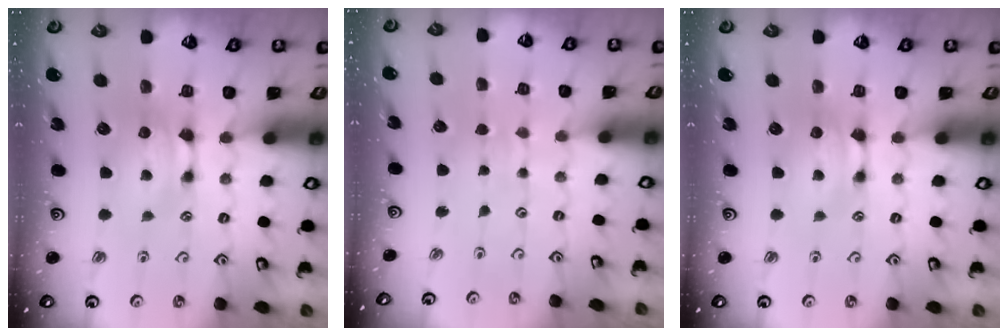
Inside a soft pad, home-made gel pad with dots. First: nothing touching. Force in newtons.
{"total": 4.5, "press": 4.5, "slide": 0.1}
{"total": 0.0}